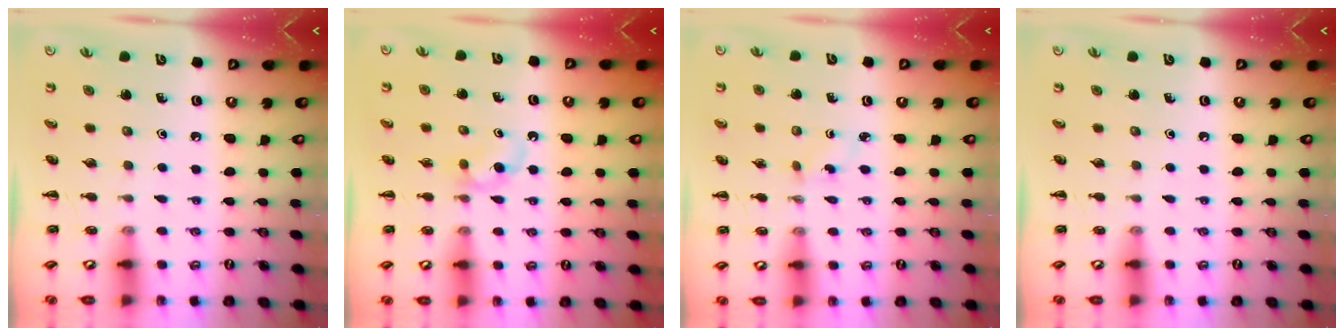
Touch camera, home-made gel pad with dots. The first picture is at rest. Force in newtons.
{"total": 3.7, "press": 3.5, "slide": 1.1}
{"total": 1.5, "press": 1.3, "slide": 0.6}
{"total": 0.0}